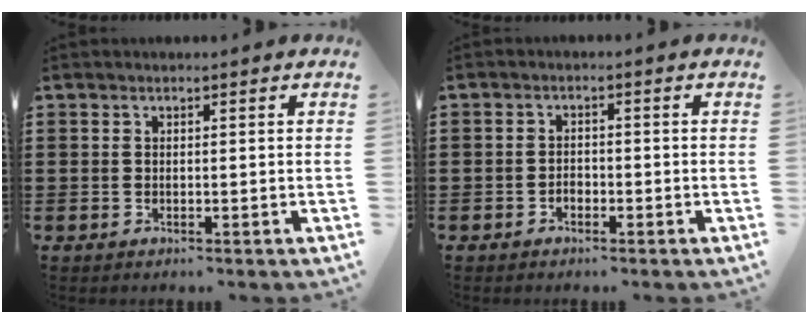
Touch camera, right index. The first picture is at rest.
{"total": 1.4, "force": [-0.9, 0.9, 0.7], "torque": [-0.015, 0.000, -0.018]}